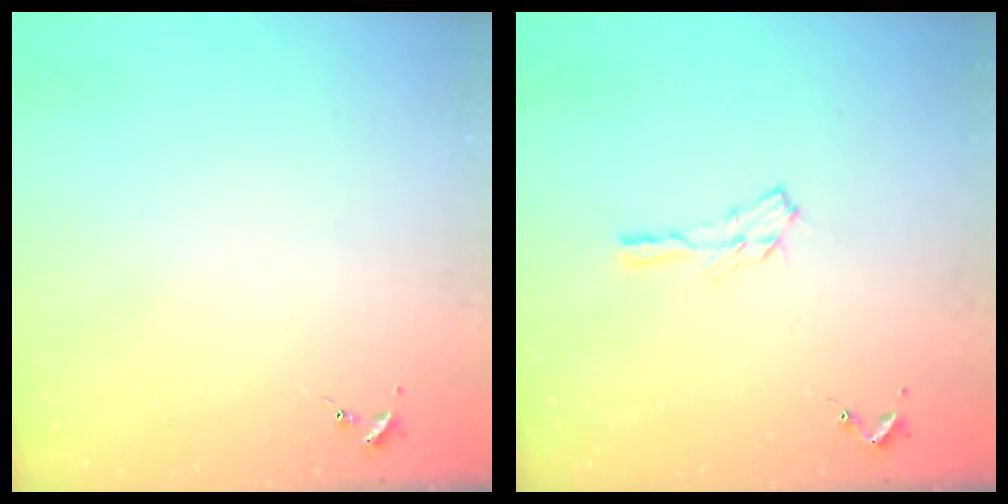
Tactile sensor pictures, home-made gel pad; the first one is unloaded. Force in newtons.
{"total": 5.1, "press": 5.1, "slide": 0.6}